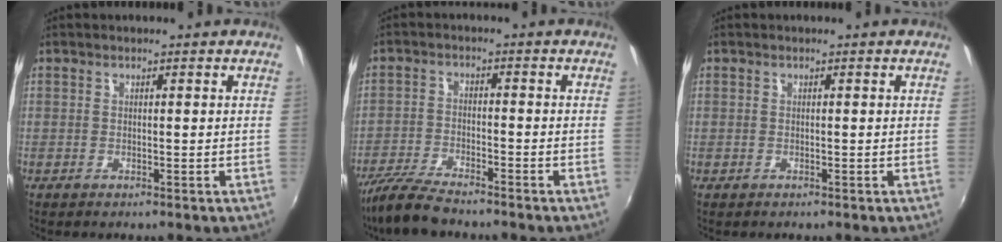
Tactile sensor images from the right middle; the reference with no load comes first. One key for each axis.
{"total": 8.2, "fx": -7.1, "fy": 1.6, "fz": 3.8, "tx": -0.096, "ty": -0.020, "tz": -0.136}
{"total": 0.0}